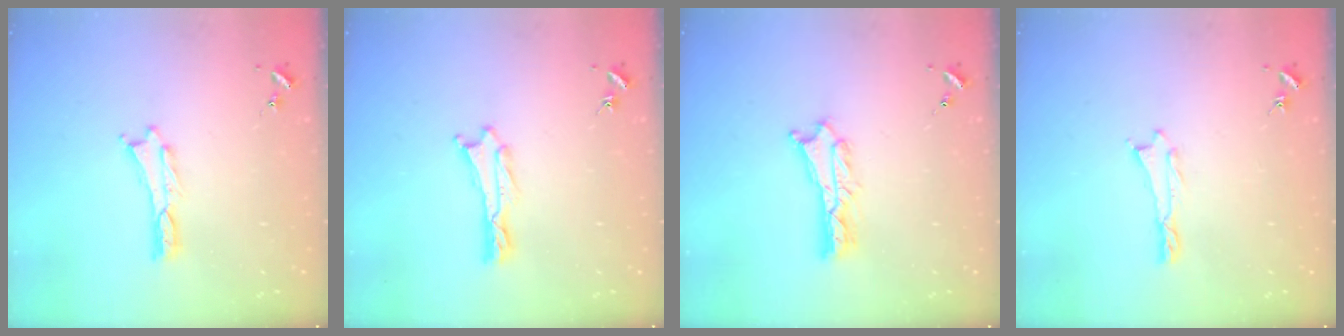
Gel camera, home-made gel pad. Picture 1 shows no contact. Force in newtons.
{"total": 0.6, "press": 0.6, "slide": 0.1}
{"total": 2.4, "press": 2.4, "slide": 0.2}
{"total": 0.5, "press": 0.5, "slide": 0.2}